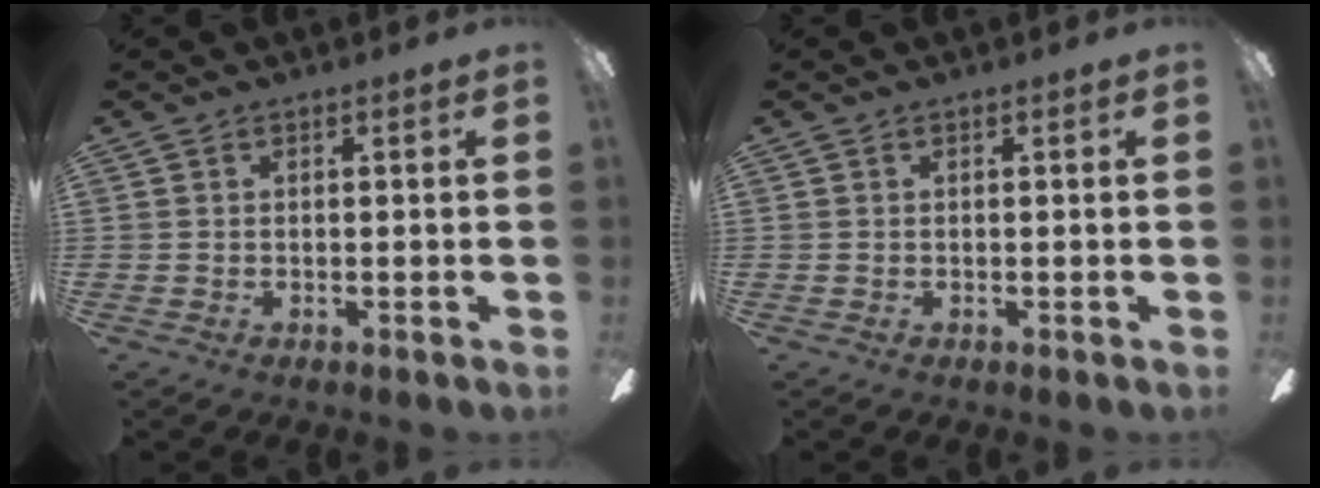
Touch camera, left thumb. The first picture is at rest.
{"total": 0.0}